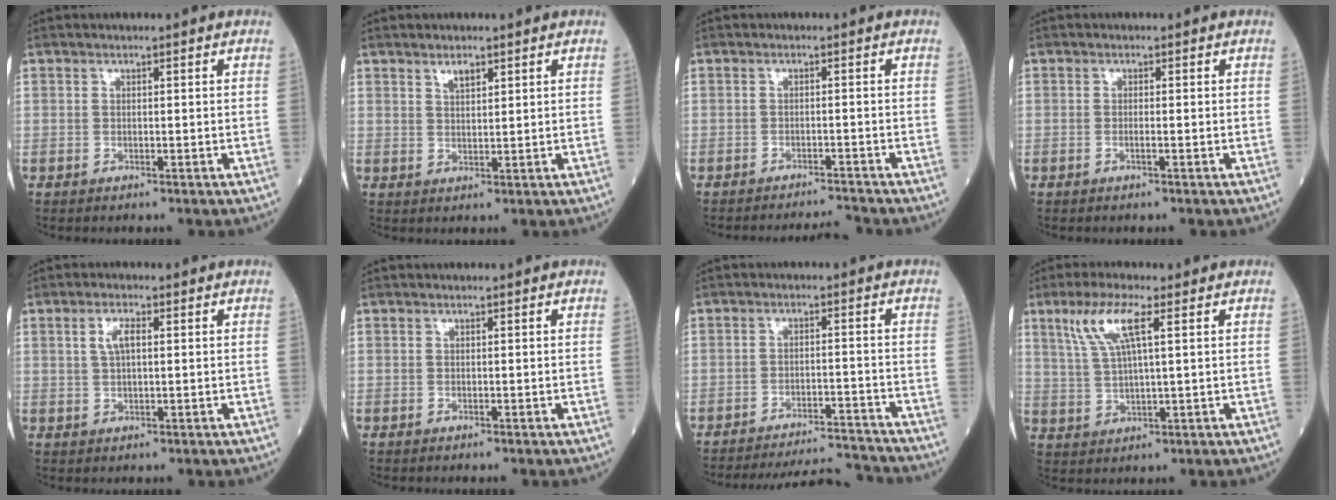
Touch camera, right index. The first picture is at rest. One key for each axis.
{"total": 2.0, "fx": 1.4, "fy": 0.6, "fz": 1.3, "tx": -0.026, "ty": 0.001, "tz": 0.028}
{"total": 4.3, "fx": -4.1, "fy": -1.2, "fz": -0.1, "tx": 0.002, "ty": -0.007, "tz": -0.065}
{"total": 0.6, "fx": -0.3, "fy": -0.1, "fz": 0.6, "tx": -0.015, "ty": 0.000, "tz": -0.005}
{"total": 3.1, "fx": 0.9, "fy": 1.0, "fz": 2.8, "tx": -0.059, "ty": 0.006, "tz": 0.019}
{"total": 0.0}
{"total": 11.5, "fx": -11.4, "fy": -0.2, "fz": 1.3, "tx": -0.020, "ty": 0.004, "tz": -0.168}
{"total": 7.3, "fx": 3.3, "fy": 1.0, "fz": 6.4, "tx": -0.141, "ty": 0.015, "tz": 0.069}